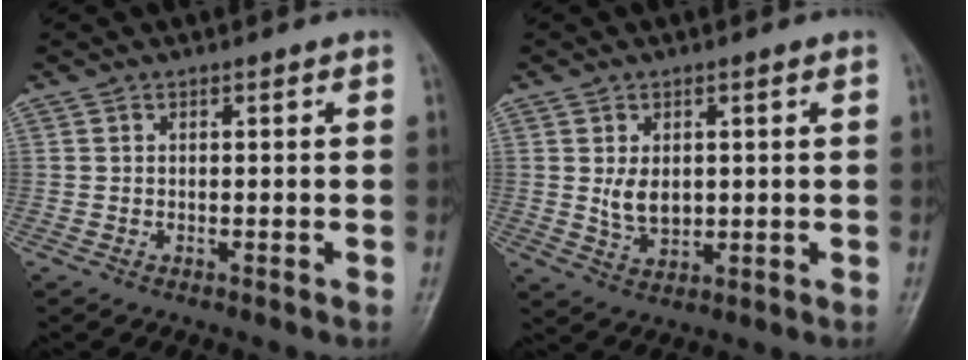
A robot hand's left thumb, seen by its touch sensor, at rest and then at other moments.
{"total": 4.8, "force": [0.7, 3.3, 3.5], "torque": [-0.047, -0.012, 0.021]}